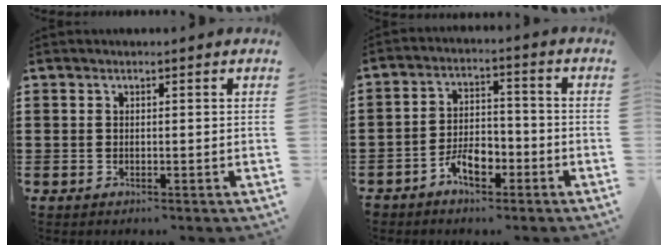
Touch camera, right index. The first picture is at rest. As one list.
[{"total": 5.6, "force": [-3.5, 2.8, 3.4], "torque": [-0.063, 0.011, -0.065]}]